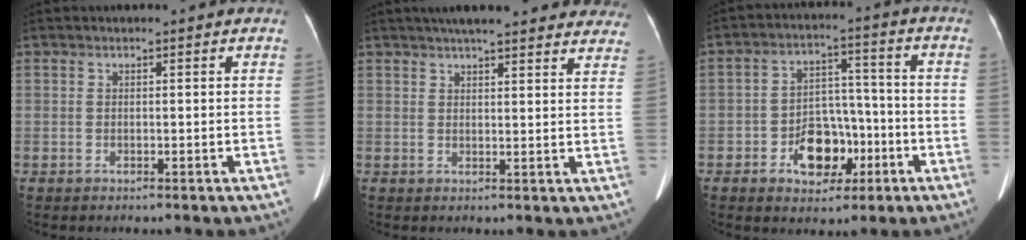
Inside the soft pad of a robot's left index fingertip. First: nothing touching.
{"total": 21.8, "force": [19.4, 4.0, 9.2], "torque": [-0.120, 0.011, 0.227]}
{"total": 8.8, "force": [-3.7, 5.8, 5.6], "torque": [-0.098, 0.026, -0.053]}